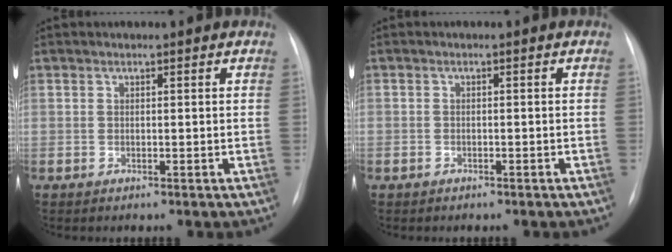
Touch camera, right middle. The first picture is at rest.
{"total": 1.0, "force": [-0.7, 0.7, 0.1], "torque": [-0.009, 0.004, -0.010]}